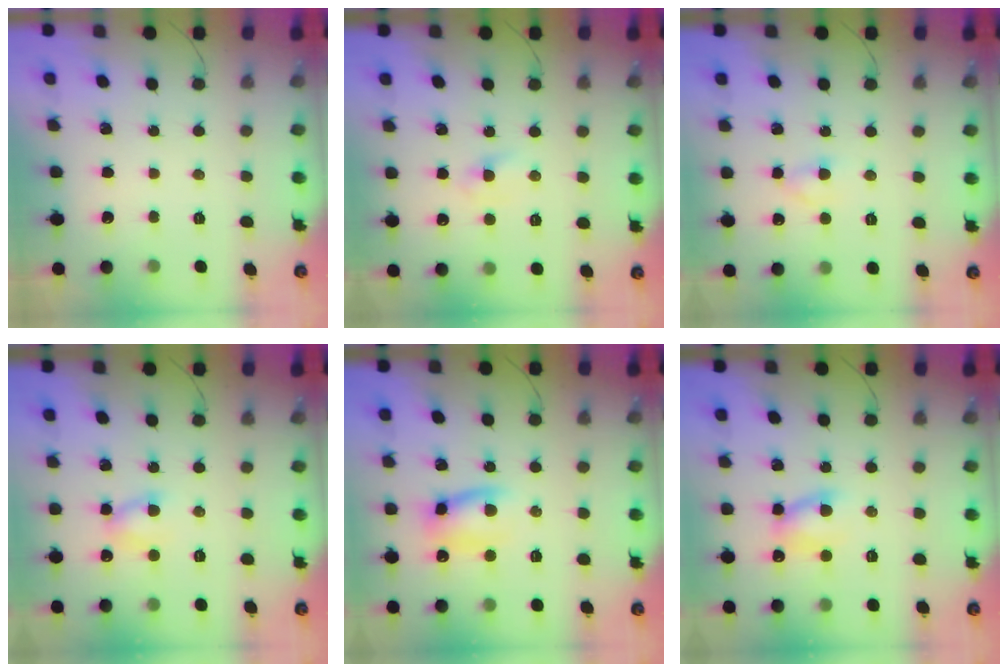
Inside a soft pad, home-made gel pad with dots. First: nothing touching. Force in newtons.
{"total": 2.2, "press": 2.0, "slide": 0.9}
{"total": 2.6, "press": 2.5, "slide": 0.9}
{"total": 4.9, "press": 4.9, "slide": 0.8}
{"total": 9.5, "press": 9.4, "slide": 1.6}
{"total": 7.1, "press": 7.1, "slide": 1.1}